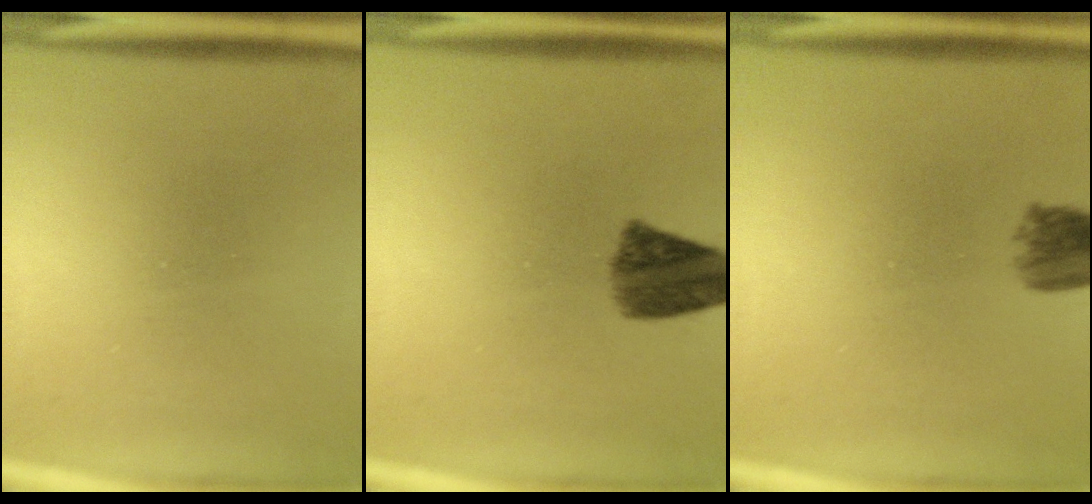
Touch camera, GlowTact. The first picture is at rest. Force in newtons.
{"total": 7.3}
{"total": 4.2}